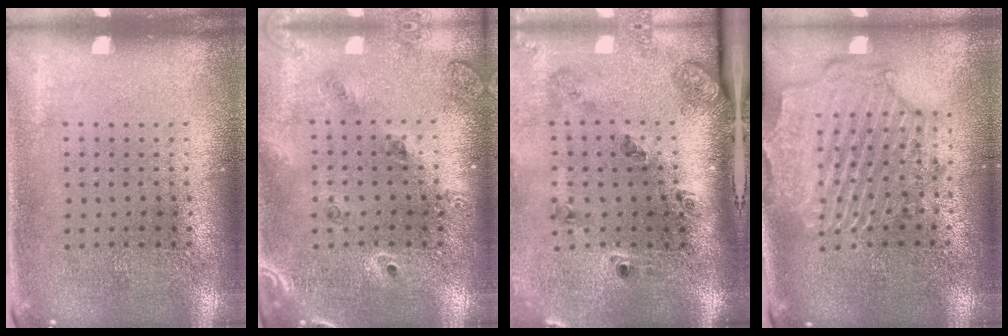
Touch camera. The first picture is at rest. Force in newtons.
{"total": 1.5, "press": 1.4, "slide": 0.6}
{"total": 2.0, "press": 1.6, "slide": 1.3}
{"total": 2.3, "press": 2.2, "slide": 0.8}